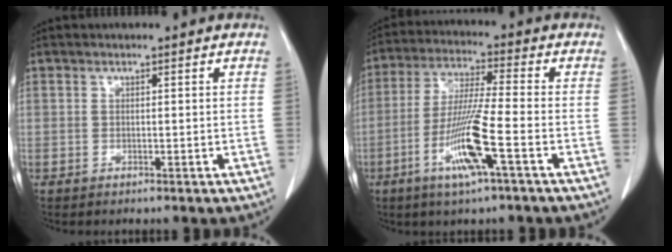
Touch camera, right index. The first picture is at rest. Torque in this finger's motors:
{"motor_torque": [0.28, -0.16, 0.28, 0.21]}